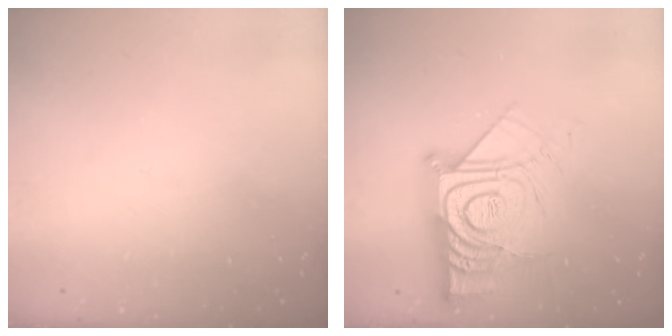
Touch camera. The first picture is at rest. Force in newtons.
{"total": 17.1, "press": 17.0, "slide": 1.5}